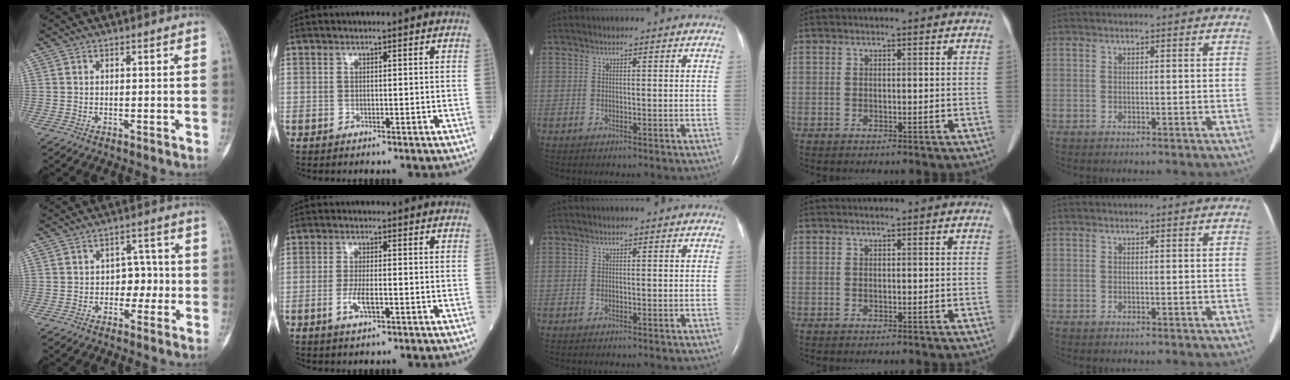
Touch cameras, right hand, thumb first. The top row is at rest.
{"thumb": {"total": 4.9, "force": [-0.8, 3.6, 3.1], "torque": [-0.010, 0.016, -0.018]}, "index": {"total": 3.8, "force": [-1.3, 0.9, 3.5], "torque": [-0.072, -0.002, -0.022]}}